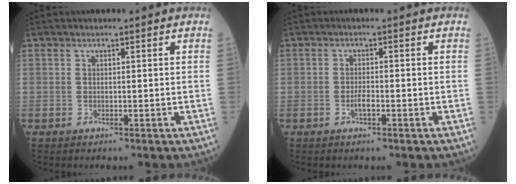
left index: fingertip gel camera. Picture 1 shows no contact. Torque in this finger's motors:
{"motor_torque": [0.65, 0.19, 0.13, 0.05]}